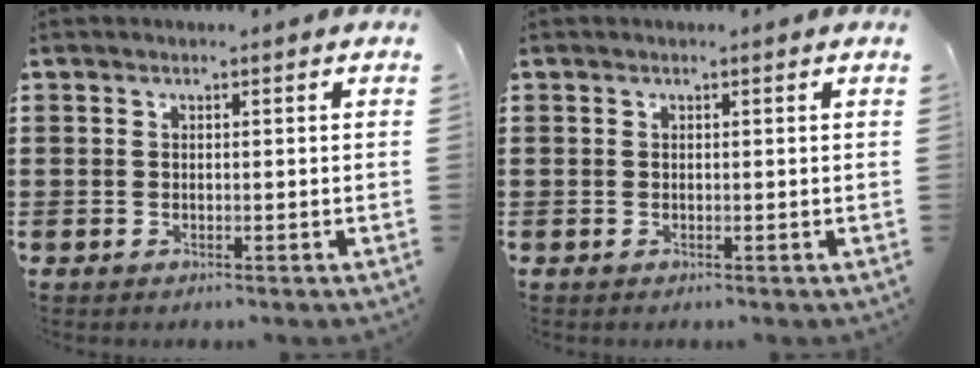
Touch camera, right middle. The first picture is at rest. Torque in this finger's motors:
{"motor_torque": [-0.27, -0.35, 0.03, -0.01]}